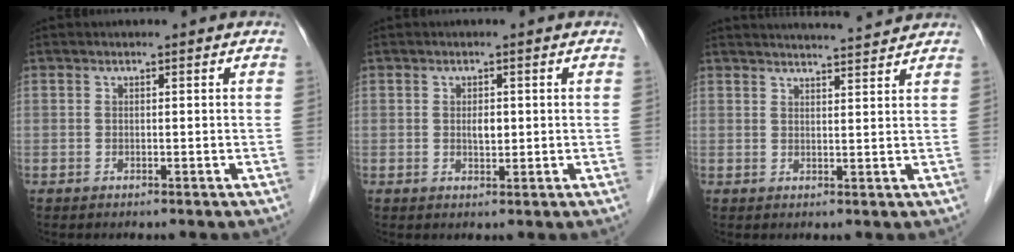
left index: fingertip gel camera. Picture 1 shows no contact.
{"total": 1.8, "force": [0.2, 0.9, 1.5], "torque": [-0.025, -0.001, 0.004]}
{"total": 7.9, "force": [7.7, -0.2, 2.0], "torque": [-0.032, 0.013, 0.098]}